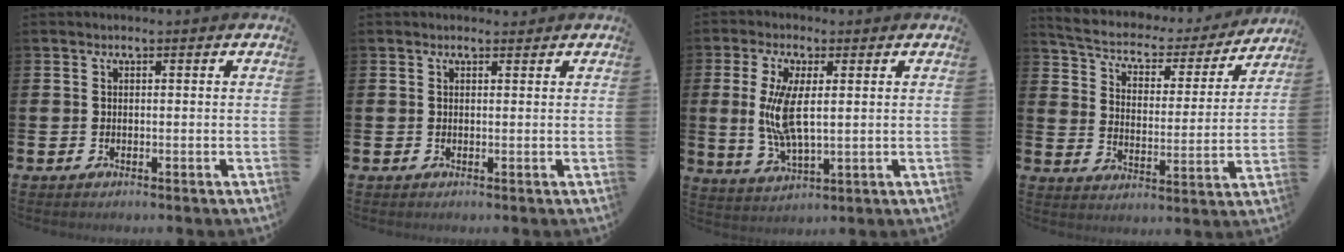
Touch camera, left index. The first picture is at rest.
{"total": 0.7, "force": [0.6, 0.3, 0.0], "torque": [0.010, 0.000, 0.009]}
{"total": 7.4, "force": [1.5, 2.9, 6.7], "torque": [-0.144, 0.001, 0.023]}
{"total": 5.1, "force": [4.6, 1.7, 1.4], "torque": [-0.052, -0.037, 0.070]}